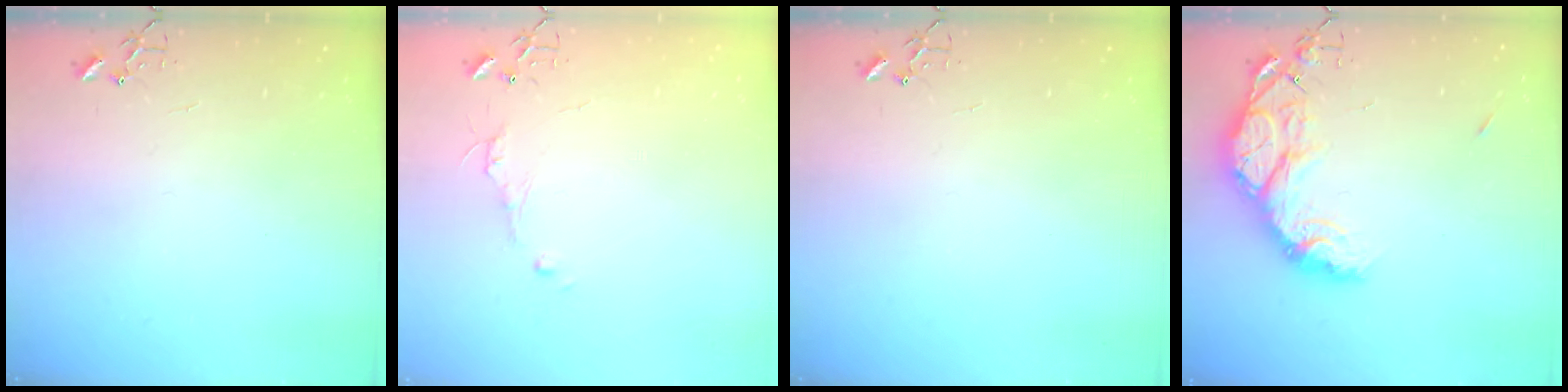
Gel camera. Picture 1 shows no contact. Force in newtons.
{"total": 5.0, "press": 5.0, "slide": 0.6}
{"total": 0.0}
{"total": 15.3, "press": 15.2, "slide": 1.3}